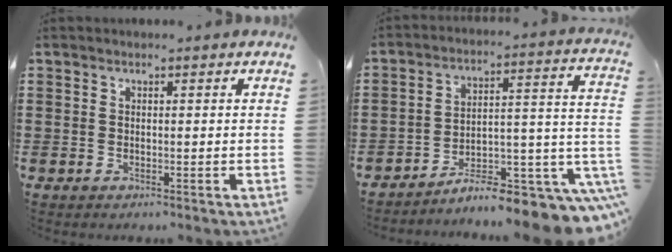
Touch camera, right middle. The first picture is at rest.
{"total": 7.8, "force": [-6.8, 1.4, 3.5], "torque": [-0.038, -0.010, -0.127]}